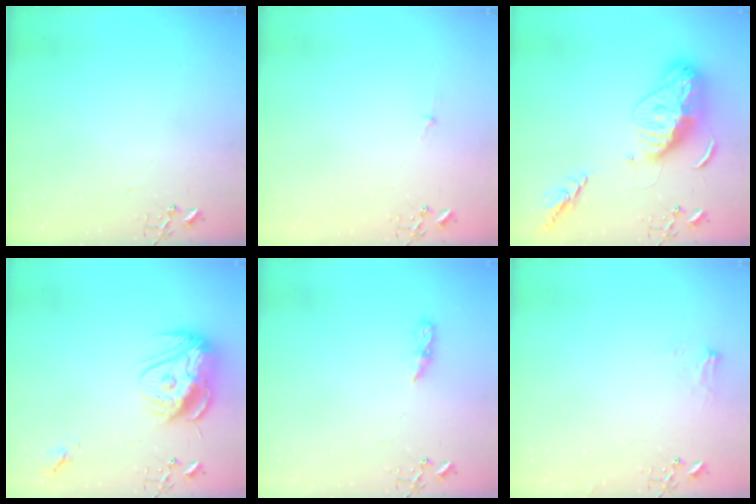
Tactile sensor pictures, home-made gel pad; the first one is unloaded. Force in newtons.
{"total": 2.7, "press": 2.7, "slide": 0.3}
{"total": 16.9, "press": 16.8, "slide": 1.6}
{"total": 15.6, "press": 15.6, "slide": 1.3}
{"total": 5.0, "press": 4.9, "slide": 0.5}
{"total": 6.8, "press": 6.8, "slide": 0.8}